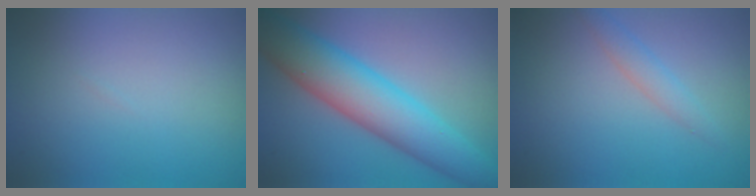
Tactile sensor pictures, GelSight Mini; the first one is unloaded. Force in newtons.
{"total": 7.1, "press": 7.1, "slide": 0.4}
{"total": 1.6, "press": 1.6, "slide": 0.2}